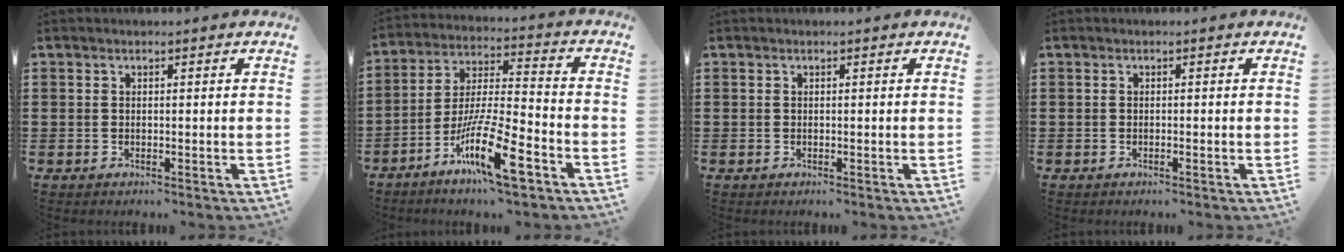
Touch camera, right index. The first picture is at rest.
{"total": 13.5, "force": [-7.8, 2.2, 10.8], "torque": [-0.217, 0.000, -0.146]}
{"total": 0.0}
{"total": 0.0}